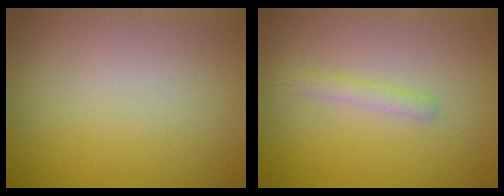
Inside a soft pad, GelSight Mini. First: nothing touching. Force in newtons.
{"total": 1.4, "press": 1.4, "slide": 0.1}